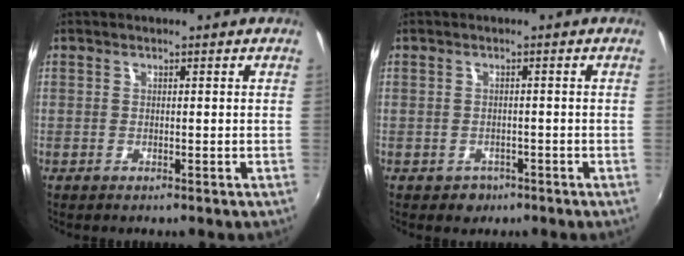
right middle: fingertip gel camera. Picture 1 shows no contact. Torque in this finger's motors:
{"motor_torque": [0.12, -0.12, 0.01, 0.01]}